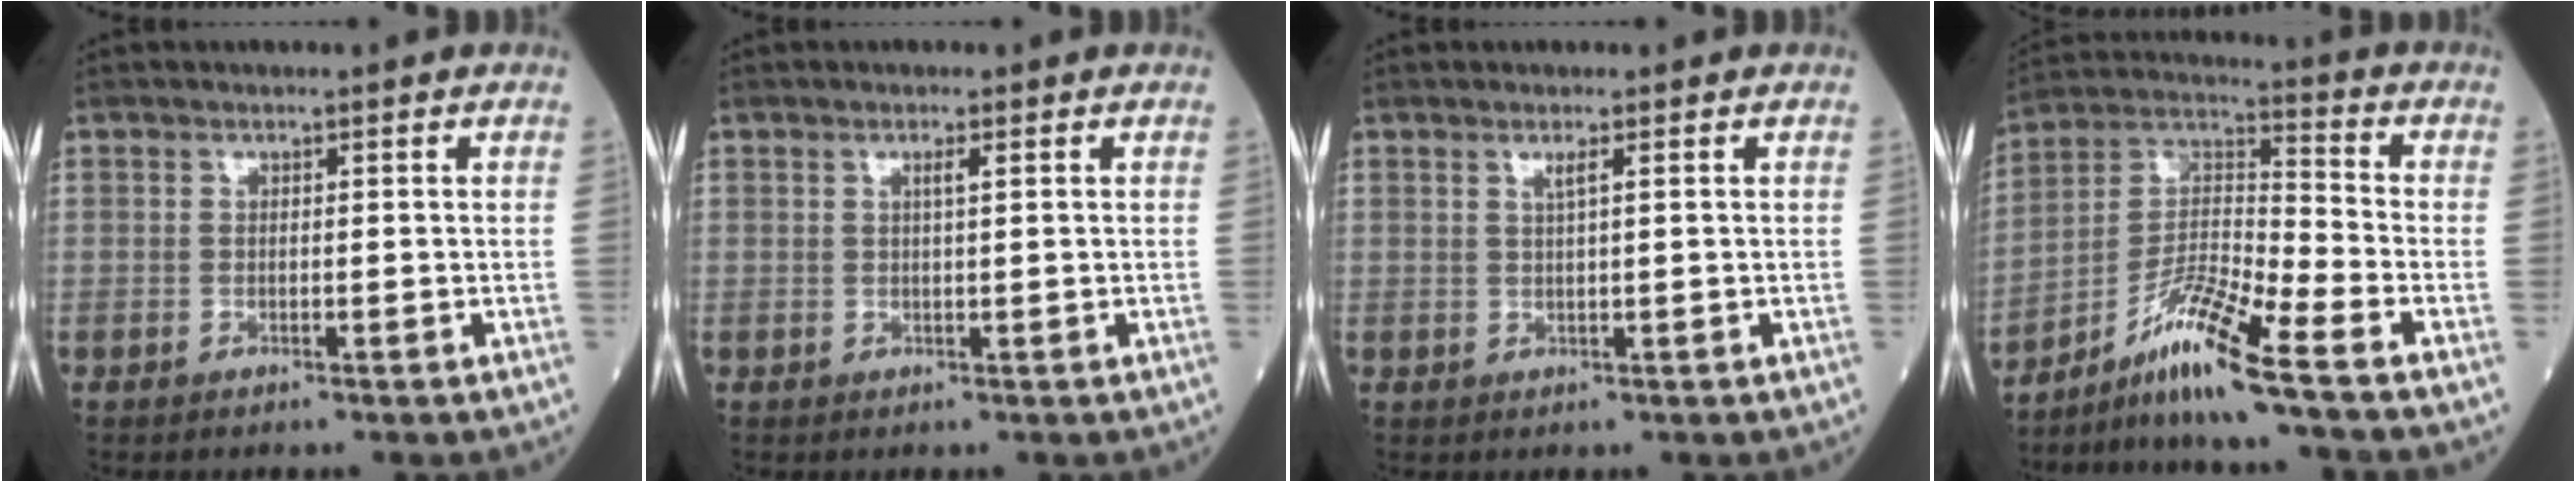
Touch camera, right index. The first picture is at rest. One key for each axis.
{"total": 1.1, "fx": 0.5, "fy": -0.1, "fz": 1.0, "tx": -0.019, "ty": 0.000, "tz": 0.007}
{"total": 1.3, "fx": 0.6, "fy": -0.3, "fz": 1.1, "tx": -0.023, "ty": -0.002, "tz": 0.011}
{"total": 11.2, "fx": -7.7, "fy": -0.8, "fz": 8.1, "tx": -0.157, "ty": -0.003, "tz": -0.143}